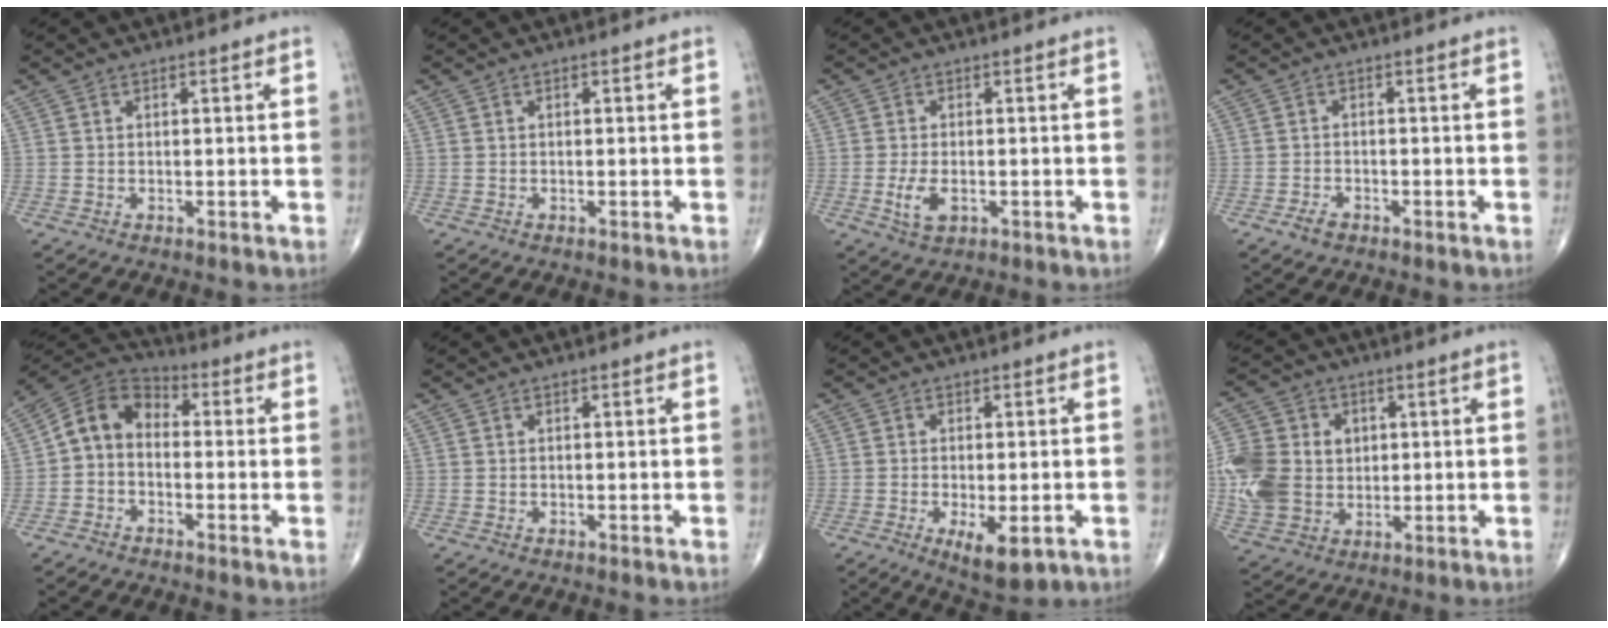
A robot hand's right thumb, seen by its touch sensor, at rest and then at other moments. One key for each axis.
{"total": 0.0}
{"total": 4.4, "fx": -1.1, "fy": 2.3, "fz": 3.5, "tx": -0.073, "ty": -0.005, "tz": -0.017}
{"total": 2.0, "fx": -1.3, "fy": 1.0, "fz": 1.0, "tx": -0.023, "ty": 0.007, "tz": -0.022}
{"total": 8.3, "fx": -0.8, "fy": 6.3, "fz": 5.4, "tx": -0.078, "ty": 0.035, "tz": -0.036}
{"total": 0.0}
{"total": 7.2, "fx": -2.6, "fy": 2.8, "fz": 6.1, "tx": -0.093, "ty": -0.011, "tz": -0.032}
{"total": 15.0, "fx": 0.7, "fy": 12.2, "fz": 8.6, "tx": -0.174, "ty": 0.005, "tz": 0.022}